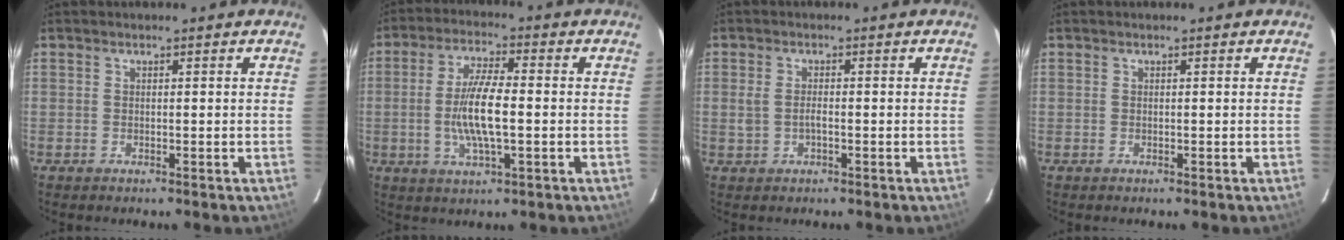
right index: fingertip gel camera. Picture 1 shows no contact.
{"total": 9.3, "force": [-1.3, 2.3, 8.9], "torque": [-0.175, -0.002, -0.024]}
{"total": 2.7, "force": [-0.5, 1.4, 2.2], "torque": [-0.046, 0.000, -0.006]}
{"total": 0.0}